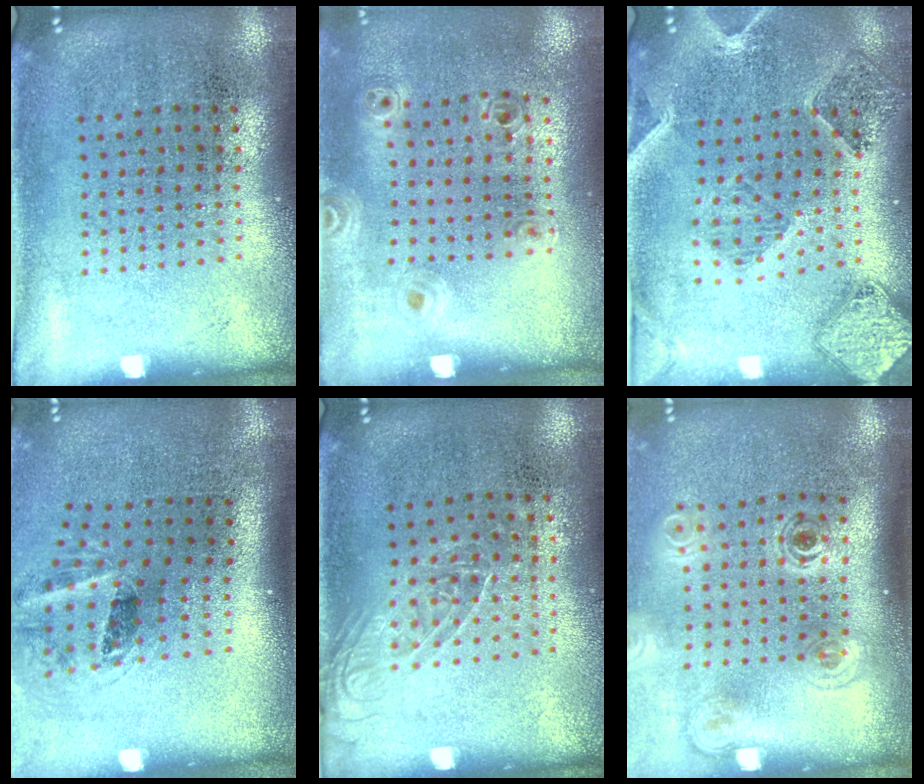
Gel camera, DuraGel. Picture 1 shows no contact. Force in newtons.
{"total": 1.0, "press": 1.0, "slide": 0.2}
{"total": 1.6, "press": 1.5, "slide": 0.3}
{"total": 1.5, "press": 1.1, "slide": 1.1}
{"total": 1.2, "press": 1.1, "slide": 0.7}
{"total": 1.9, "press": 1.3, "slide": 1.4}